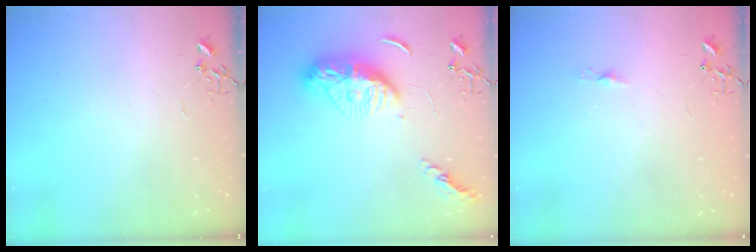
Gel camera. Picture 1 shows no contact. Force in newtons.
{"total": 13.0, "press": 13.0, "slide": 1.2}
{"total": 3.8, "press": 3.7, "slide": 0.3}